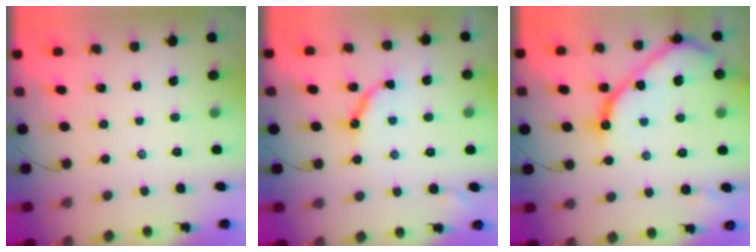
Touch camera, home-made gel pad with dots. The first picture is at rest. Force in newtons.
{"total": 9.9, "press": 9.9, "slide": 0.9}
{"total": 14.3, "press": 14.3, "slide": 1.2}